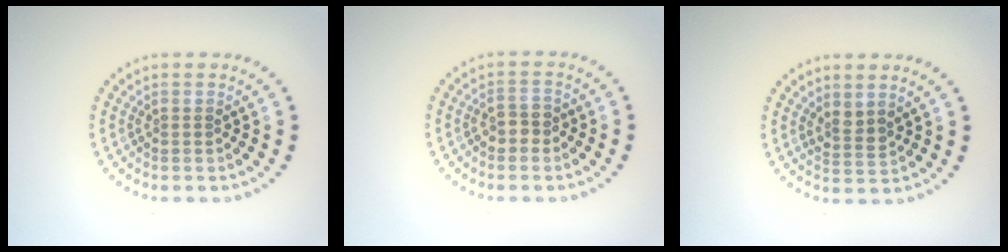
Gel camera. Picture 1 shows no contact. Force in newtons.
{"total": 1.7, "press": 1.6, "slide": 0.5}
{"total": 1.6, "press": 1.3, "slide": 1.0}